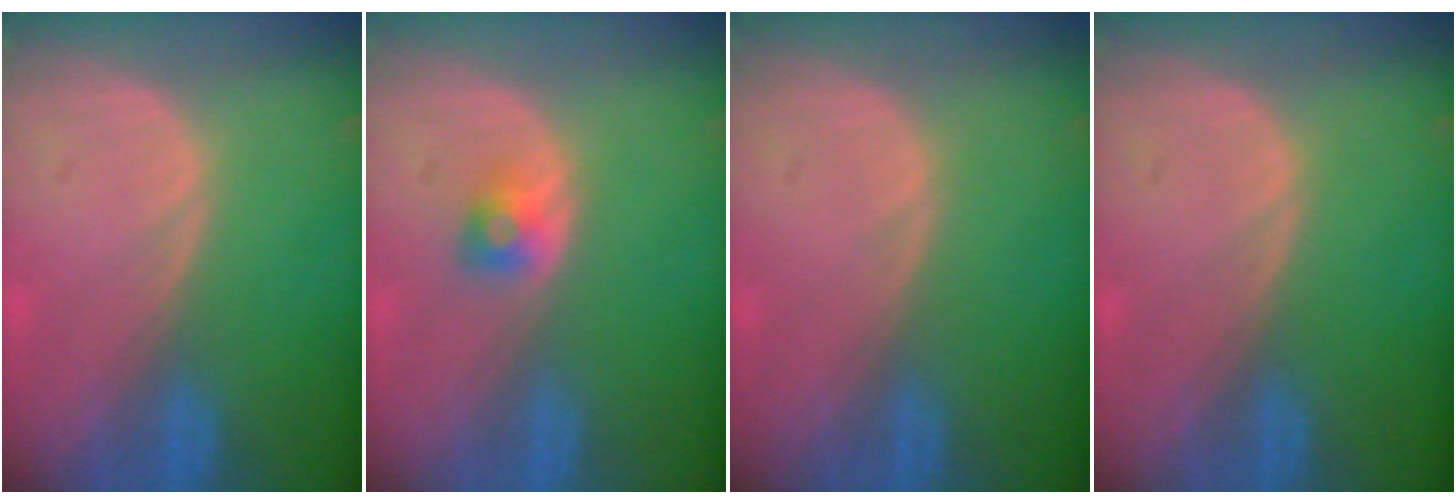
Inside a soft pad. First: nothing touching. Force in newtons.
{"total": 2.2, "press": 2.2, "slide": 0.3}
{"total": 0.0}
{"total": 0.0}